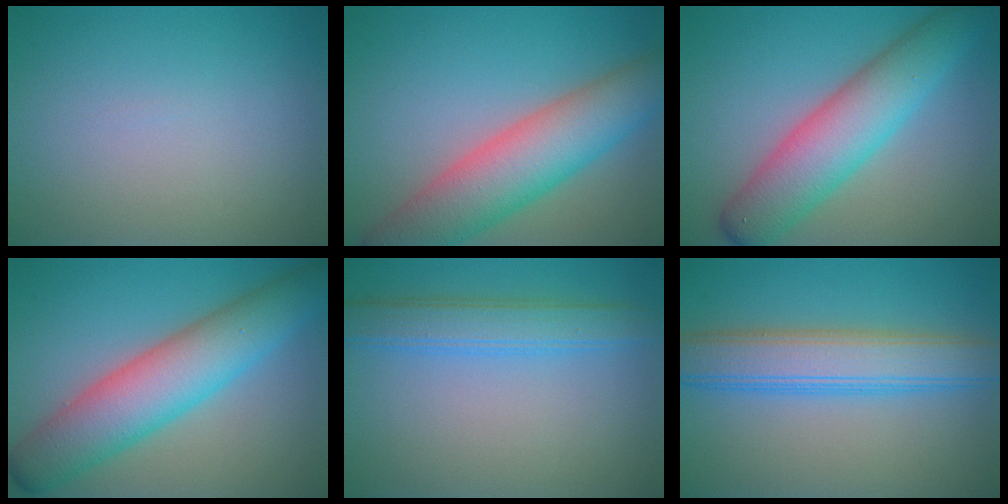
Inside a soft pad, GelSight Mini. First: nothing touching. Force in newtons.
{"total": 8.7, "press": 8.7, "slide": 0.3}
{"total": 7.5, "press": 7.5, "slide": 0.2}
{"total": 8.4, "press": 8.4, "slide": 0.1}
{"total": 3.8, "press": 3.8, "slide": 0.1}
{"total": 6.4, "press": 6.4, "slide": 0.3}